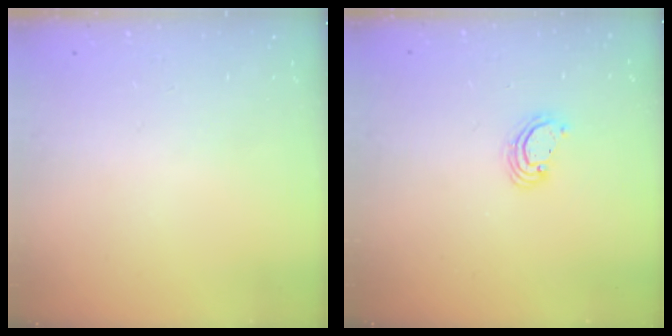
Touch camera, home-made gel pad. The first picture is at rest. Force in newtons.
{"total": 3.8, "press": 3.8, "slide": 0.2}